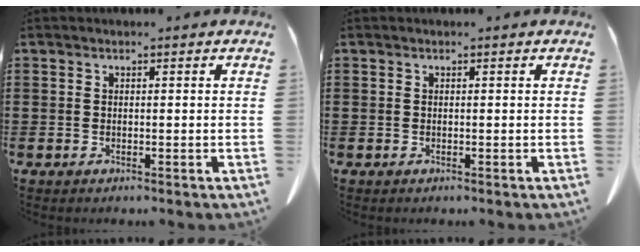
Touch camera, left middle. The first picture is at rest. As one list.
[{"total": 0.0}]